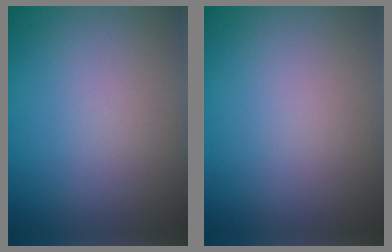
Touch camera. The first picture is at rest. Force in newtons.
{"total": 0.0}